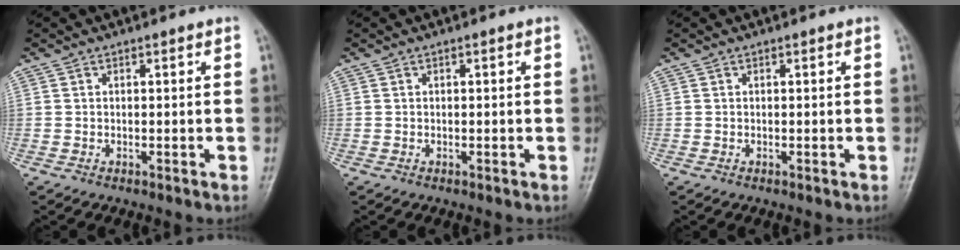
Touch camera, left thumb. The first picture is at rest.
{"total": 0.0}
{"total": 0.0}